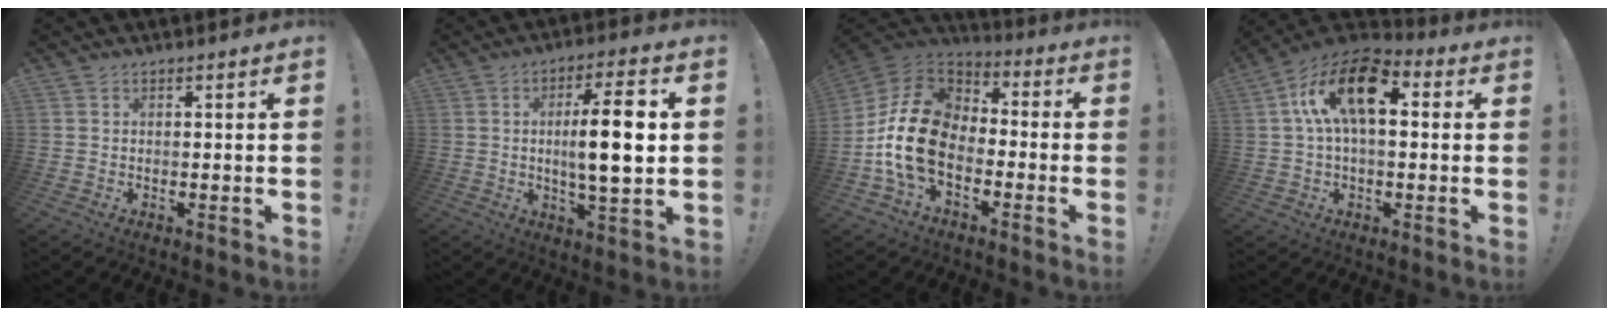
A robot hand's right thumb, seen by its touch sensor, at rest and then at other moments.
{"total": 13.3, "force": [0.8, 2.9, 13.0], "torque": [-0.218, 0.000, 0.002]}
{"total": 18.6, "force": [-4.3, 12.5, 13.1], "torque": [-0.248, 0.037, -0.064]}
{"total": 17.3, "force": [3.7, 9.3, 14.1], "torque": [-0.230, 0.008, 0.061]}